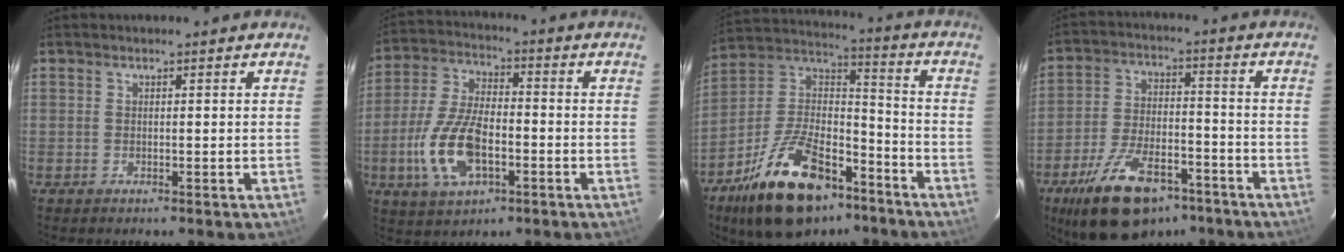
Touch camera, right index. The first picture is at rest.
{"total": 13.9, "force": [-4.3, 6.7, 11.4], "torque": [-0.248, -0.001, -0.077]}
{"total": 22.8, "force": [-13.9, 11.1, 14.1], "torque": [-0.278, 0.013, -0.228]}
{"total": 17.8, "force": [-11.8, 8.2, 10.5], "torque": [-0.208, -0.012, -0.190]}